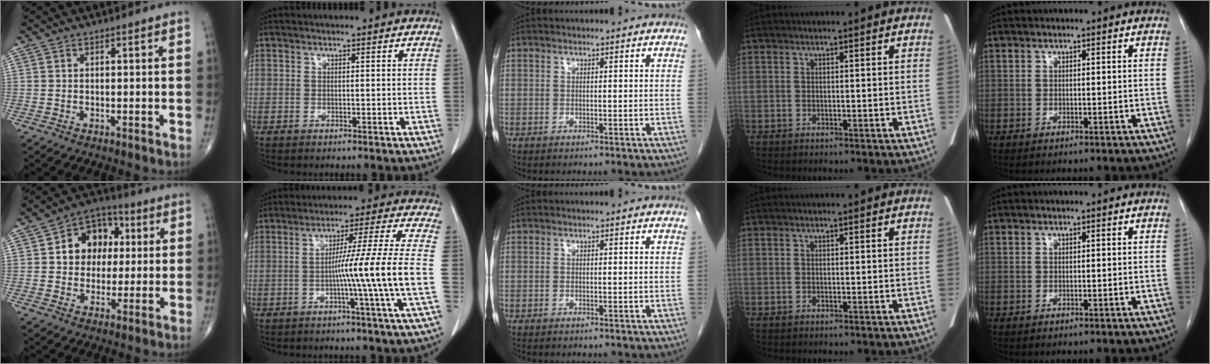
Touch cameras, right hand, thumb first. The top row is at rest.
{"thumb": {"total": 11.8, "force": [2.1, 9.2, 7.1], "torque": [-0.058, 0.014, 0.026]}, "index": {"total": 10.8, "force": [-2.5, -3.2, 10.0], "torque": [-0.159, -0.003, -0.043]}}